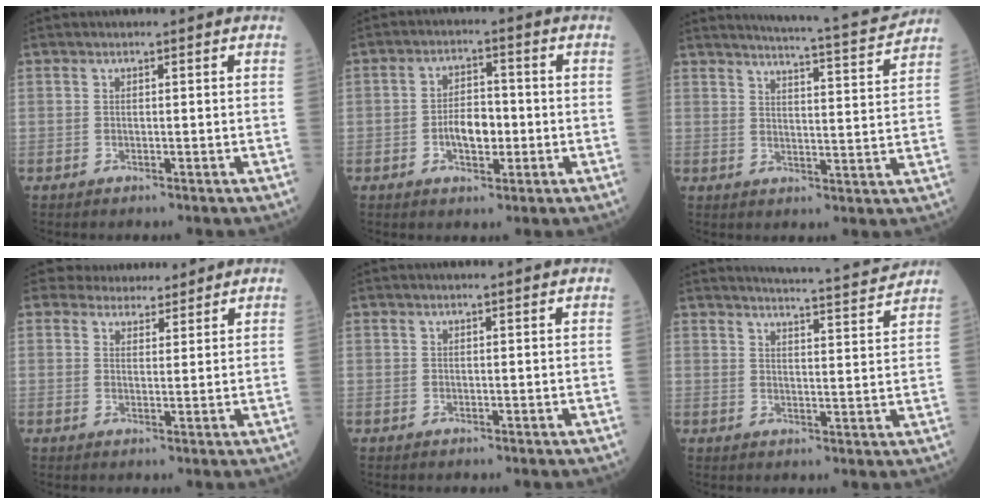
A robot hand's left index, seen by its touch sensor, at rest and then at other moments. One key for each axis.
{"total": 5.2, "fx": -1.1, "fy": 2.7, "fz": 4.3, "tx": -0.081, "ty": 0.007, "tz": -0.020}
{"total": 11.8, "fx": 11.4, "fy": -0.8, "fz": 3.1, "tx": -0.052, "ty": -0.031, "tz": 0.143}
{"total": 5.8, "fx": 5.4, "fy": 2.0, "fz": 0.6, "tx": -0.002, "ty": 0.005, "tz": 0.075}
{"total": 1.8, "fx": 1.7, "fy": -0.1, "fz": 0.5, "tx": -0.010, "ty": 0.004, "tz": 0.022}
{"total": 10.6, "fx": 10.3, "fy": -0.7, "fz": 2.3, "tx": -0.043, "ty": -0.017, "tz": 0.129}